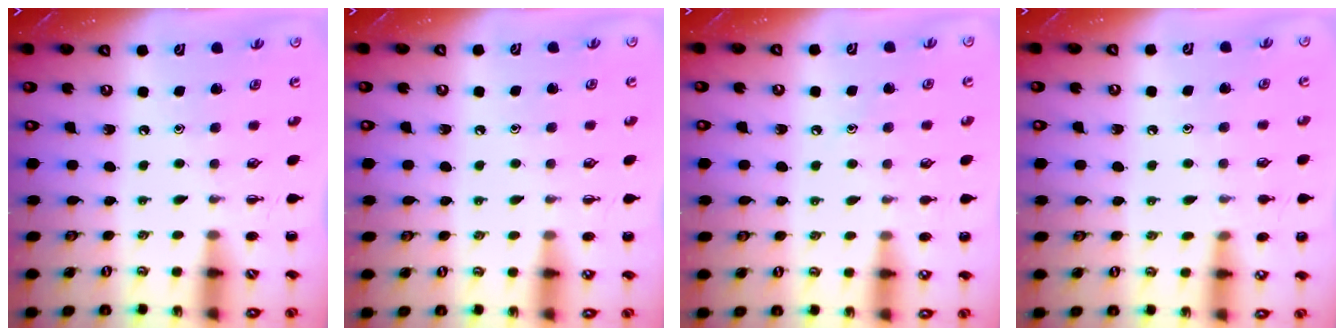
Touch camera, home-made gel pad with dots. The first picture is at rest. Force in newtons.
{"total": 4.7, "press": 4.4, "slide": 1.7}
{"total": 5.8, "press": 5.6, "slide": 1.6}
{"total": 7.3, "press": 7.1, "slide": 1.3}